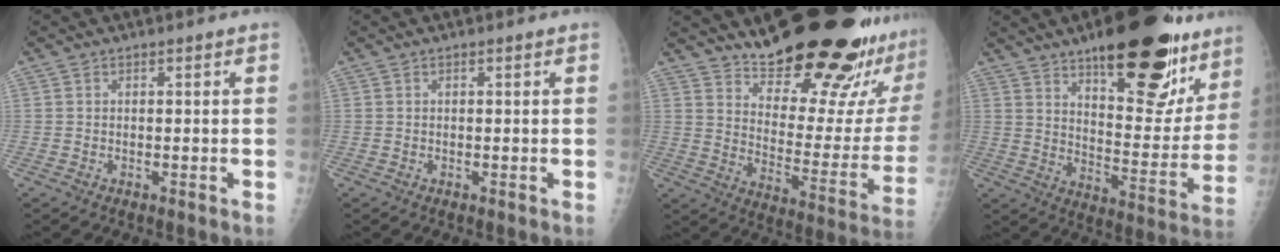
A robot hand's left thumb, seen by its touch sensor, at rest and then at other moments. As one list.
[{"total": 0.0}, {"total": 26.6, "force": [21.1, 6.0, 15.0], "torque": [-0.187, -0.152, 0.292]}, {"total": 26.0, "force": [16.3, 9.5, 17.9], "torque": [-0.196, -0.074, 0.234]}]